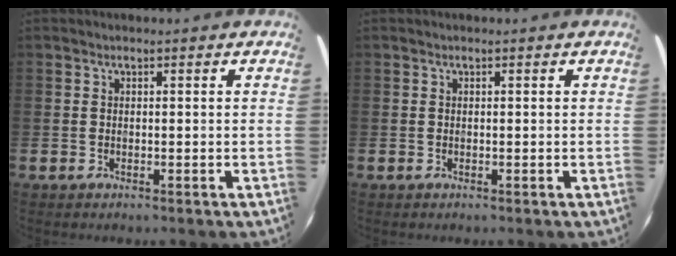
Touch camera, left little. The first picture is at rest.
{"total": 0.0}